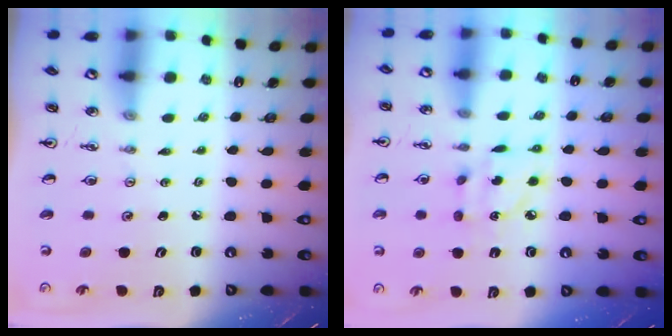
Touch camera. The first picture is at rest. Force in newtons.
{"total": 7.5, "press": 7.5, "slide": 0.2}